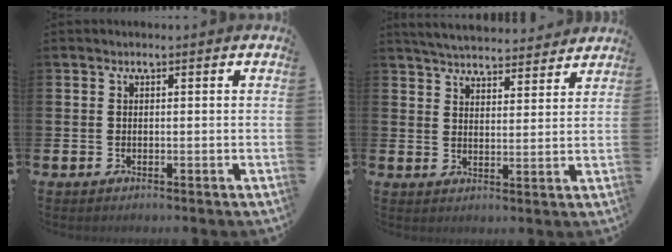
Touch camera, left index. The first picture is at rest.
{"total": 5.1, "force": [5.1, 0.7, 0.4], "torque": [-0.022, -0.034, 0.090]}